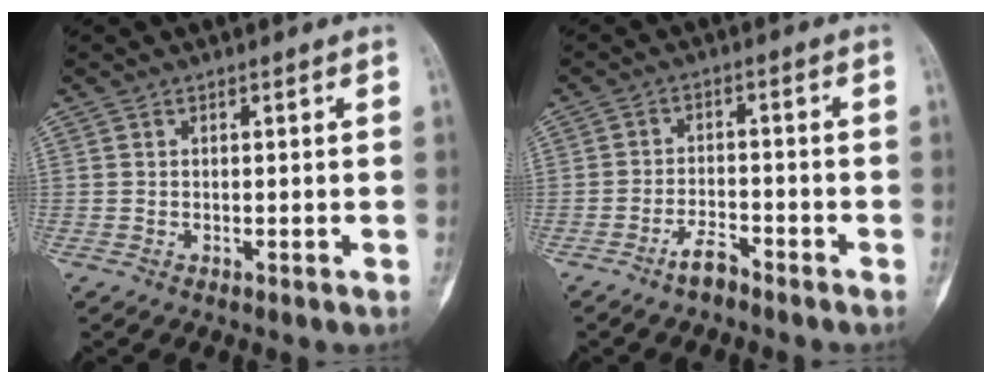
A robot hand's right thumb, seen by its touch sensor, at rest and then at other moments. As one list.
[{"total": 3.5, "force": [-2.9, 1.1, 1.7], "torque": [-0.028, 0.022, -0.055]}]